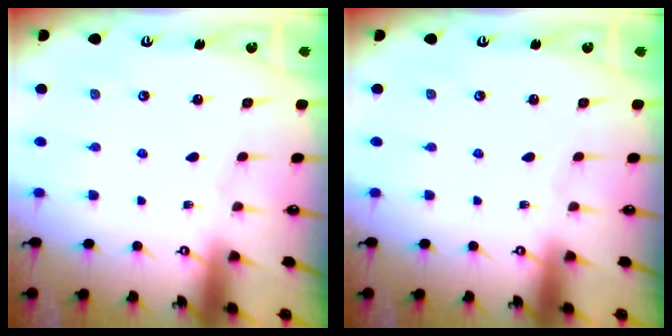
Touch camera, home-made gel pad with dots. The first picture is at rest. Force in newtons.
{"total": 0.0}